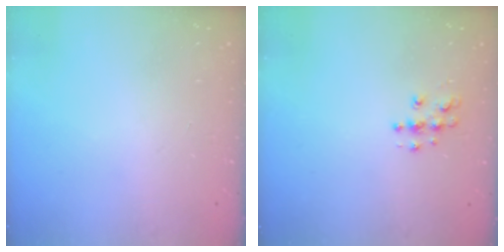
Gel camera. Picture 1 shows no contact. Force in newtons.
{"total": 5.8, "press": 5.8, "slide": 0.2}